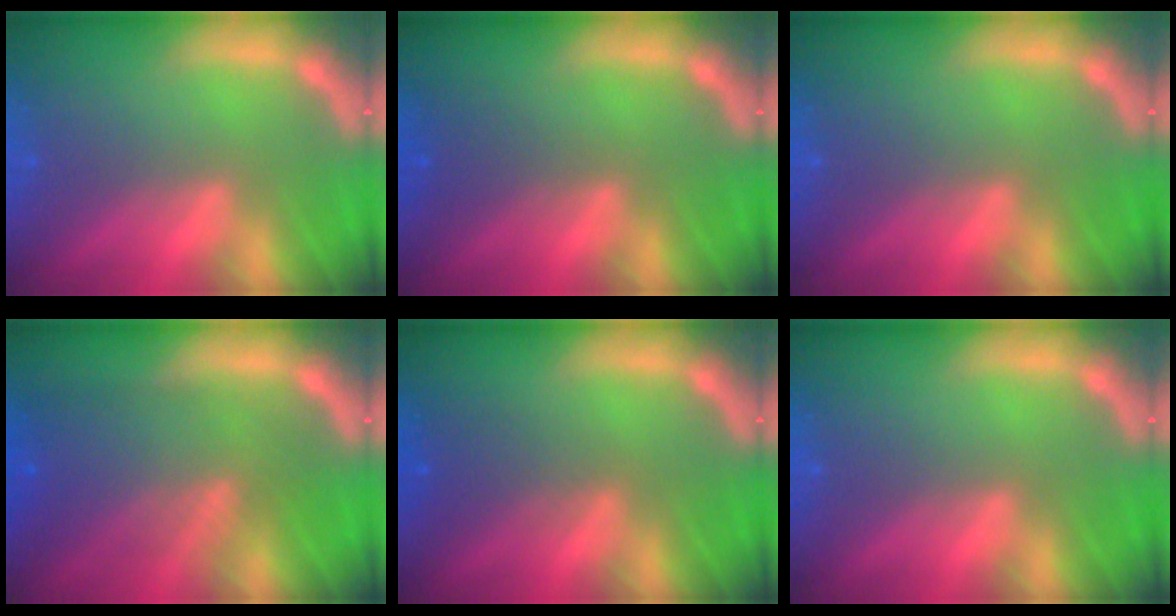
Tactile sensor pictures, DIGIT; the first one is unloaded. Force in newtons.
{"total": 1.5}
{"total": 0.0}
{"total": 8.1}
{"total": 2.5}
{"total": 0.0}